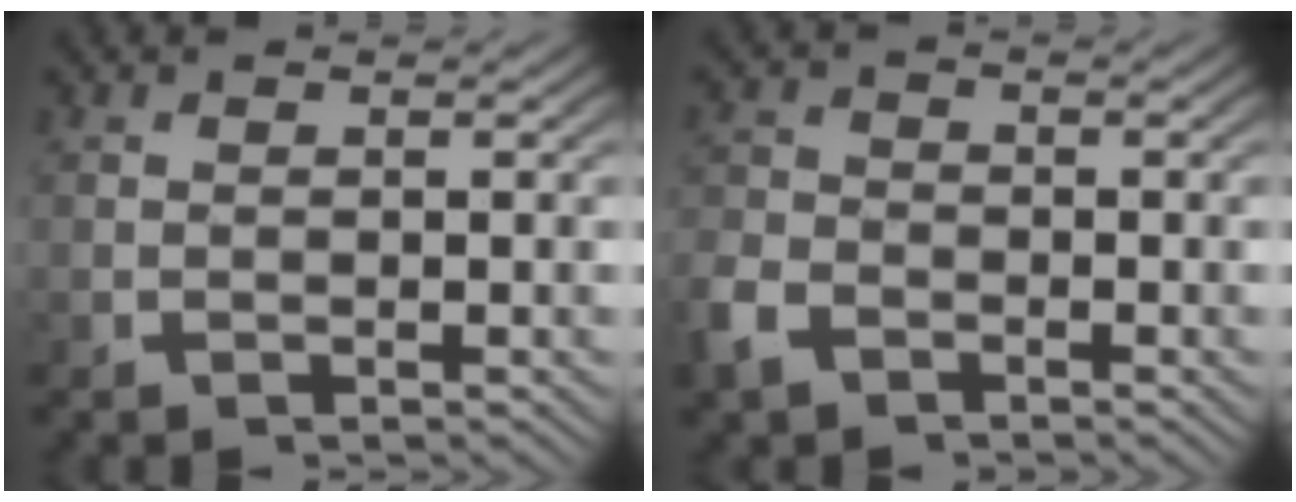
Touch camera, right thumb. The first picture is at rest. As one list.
[{"total": 2.7, "force": [-1.8, 1.7, 0.9], "torque": [-0.029, -0.008, -0.035]}]